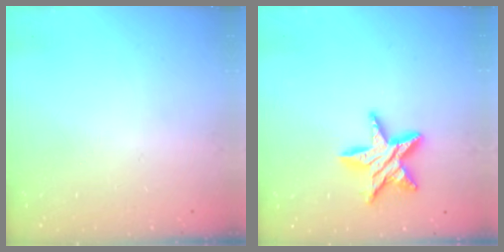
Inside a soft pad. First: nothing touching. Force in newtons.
{"total": 13.0, "press": 13.0, "slide": 0.9}